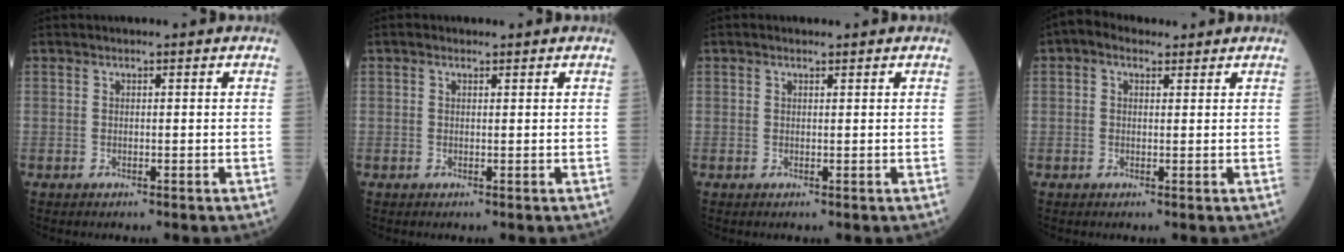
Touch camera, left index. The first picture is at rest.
{"total": 0.6, "force": [0.4, 0.4, 0.3], "torque": [-0.008, 0.002, 0.005]}
{"total": 0.6, "force": [0.4, 0.2, 0.3], "torque": [-0.011, 0.002, 0.006]}
{"total": 3.3, "force": [1.9, 2.1, 1.6], "torque": [-0.038, 0.028, 0.033]}